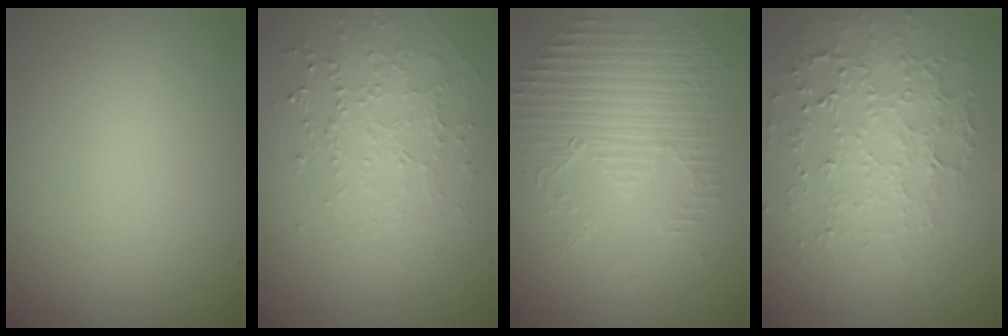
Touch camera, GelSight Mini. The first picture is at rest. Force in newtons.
{"total": 1.7, "press": 1.5, "slide": 0.8}
{"total": 5.4, "press": 3.6, "slide": 4.0}
{"total": 5.0, "press": 3.5, "slide": 3.5}